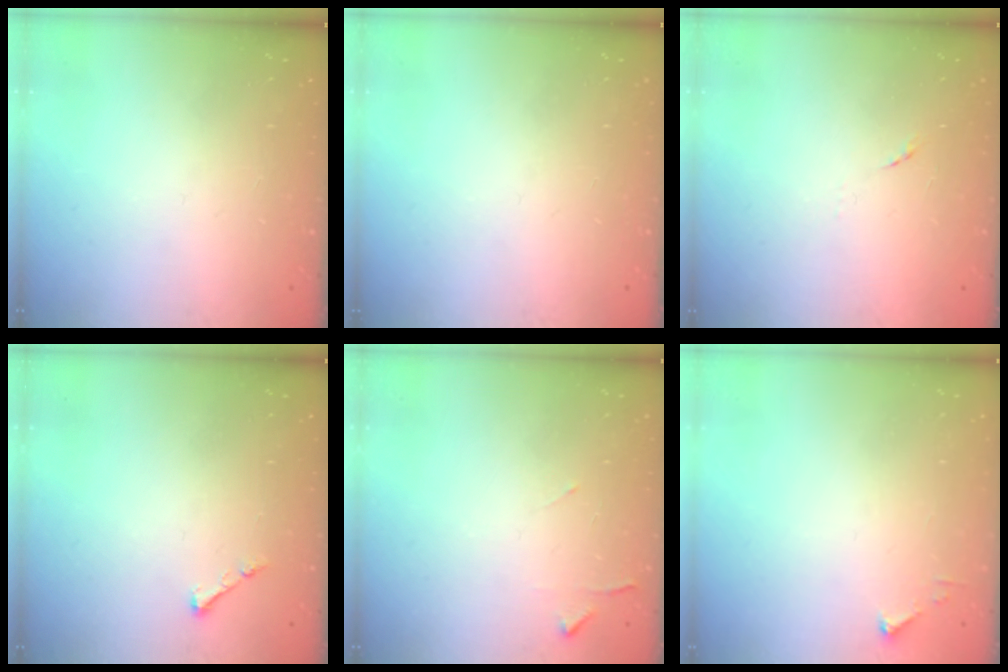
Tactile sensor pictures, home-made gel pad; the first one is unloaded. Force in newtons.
{"total": 0.0}
{"total": 5.7, "press": 5.6, "slide": 0.6}
{"total": 3.3, "press": 3.3, "slide": 0.6}
{"total": 4.7, "press": 4.6, "slide": 0.6}
{"total": 2.7, "press": 2.7, "slide": 0.3}